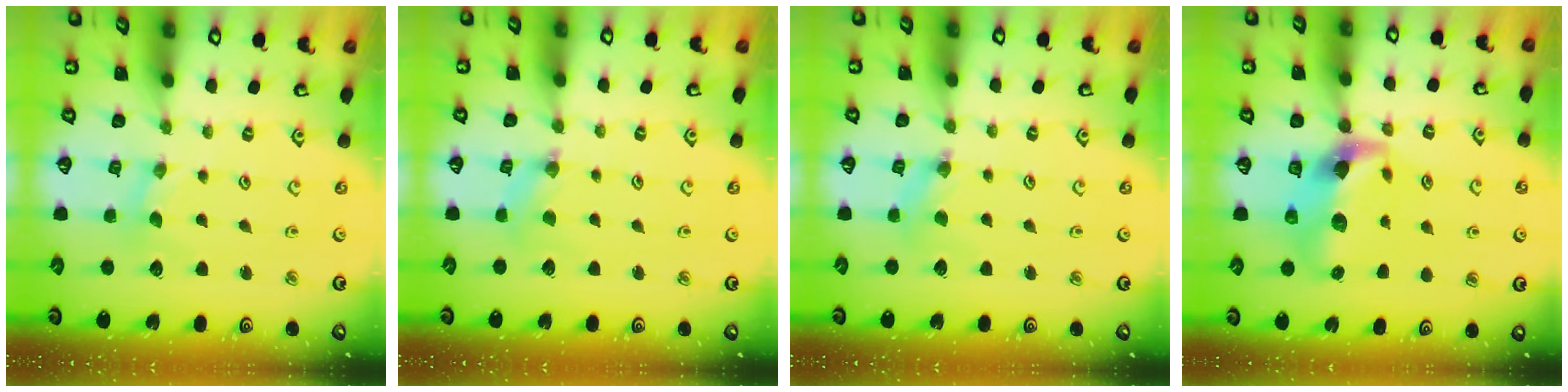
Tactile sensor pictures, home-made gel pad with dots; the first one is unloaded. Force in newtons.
{"total": 1.4, "press": 1.3, "slide": 0.3}
{"total": 1.6, "press": 1.6, "slide": 0.3}
{"total": 11.5, "press": 11.4, "slide": 1.5}